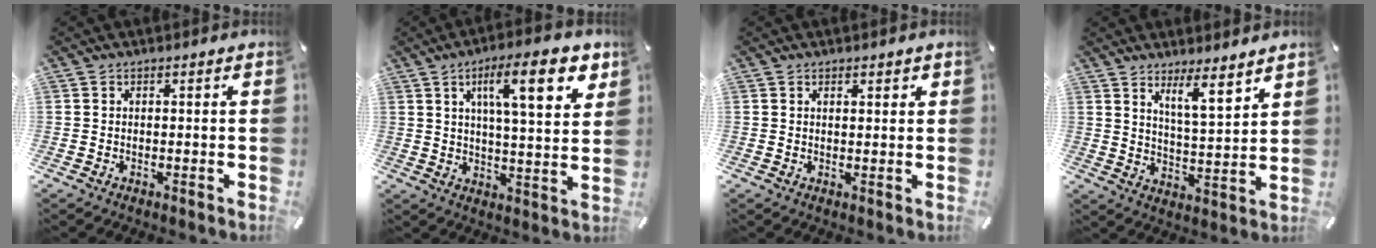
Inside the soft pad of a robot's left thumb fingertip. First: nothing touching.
{"total": 16.0, "force": [7.3, 4.6, 13.5], "torque": [-0.202, -0.020, 0.108]}
{"total": 1.3, "force": [0.9, 0.6, 0.7], "torque": [-0.014, 0.000, 0.016]}
{"total": 7.8, "force": [6.5, 1.0, 4.2], "torque": [-0.069, -0.050, 0.111]}